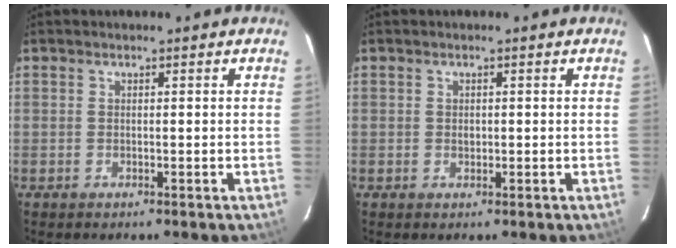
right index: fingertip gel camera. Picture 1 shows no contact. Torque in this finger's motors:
{"motor_torque": [0.19, 0.13, 0.12, 0.00]}